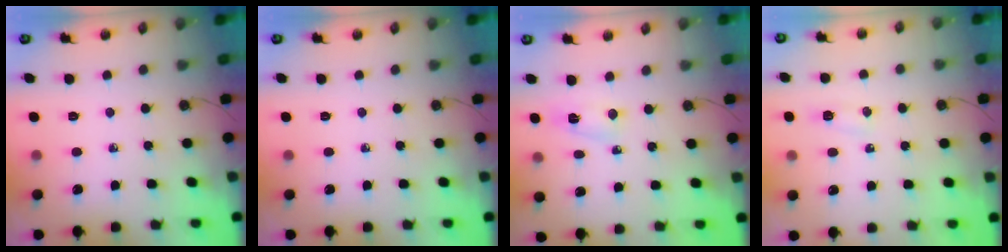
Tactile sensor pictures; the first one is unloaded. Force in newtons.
{"total": 0.0}
{"total": 2.9, "press": 2.8, "slide": 0.6}
{"total": 8.3, "press": 5.0, "slide": 6.6}